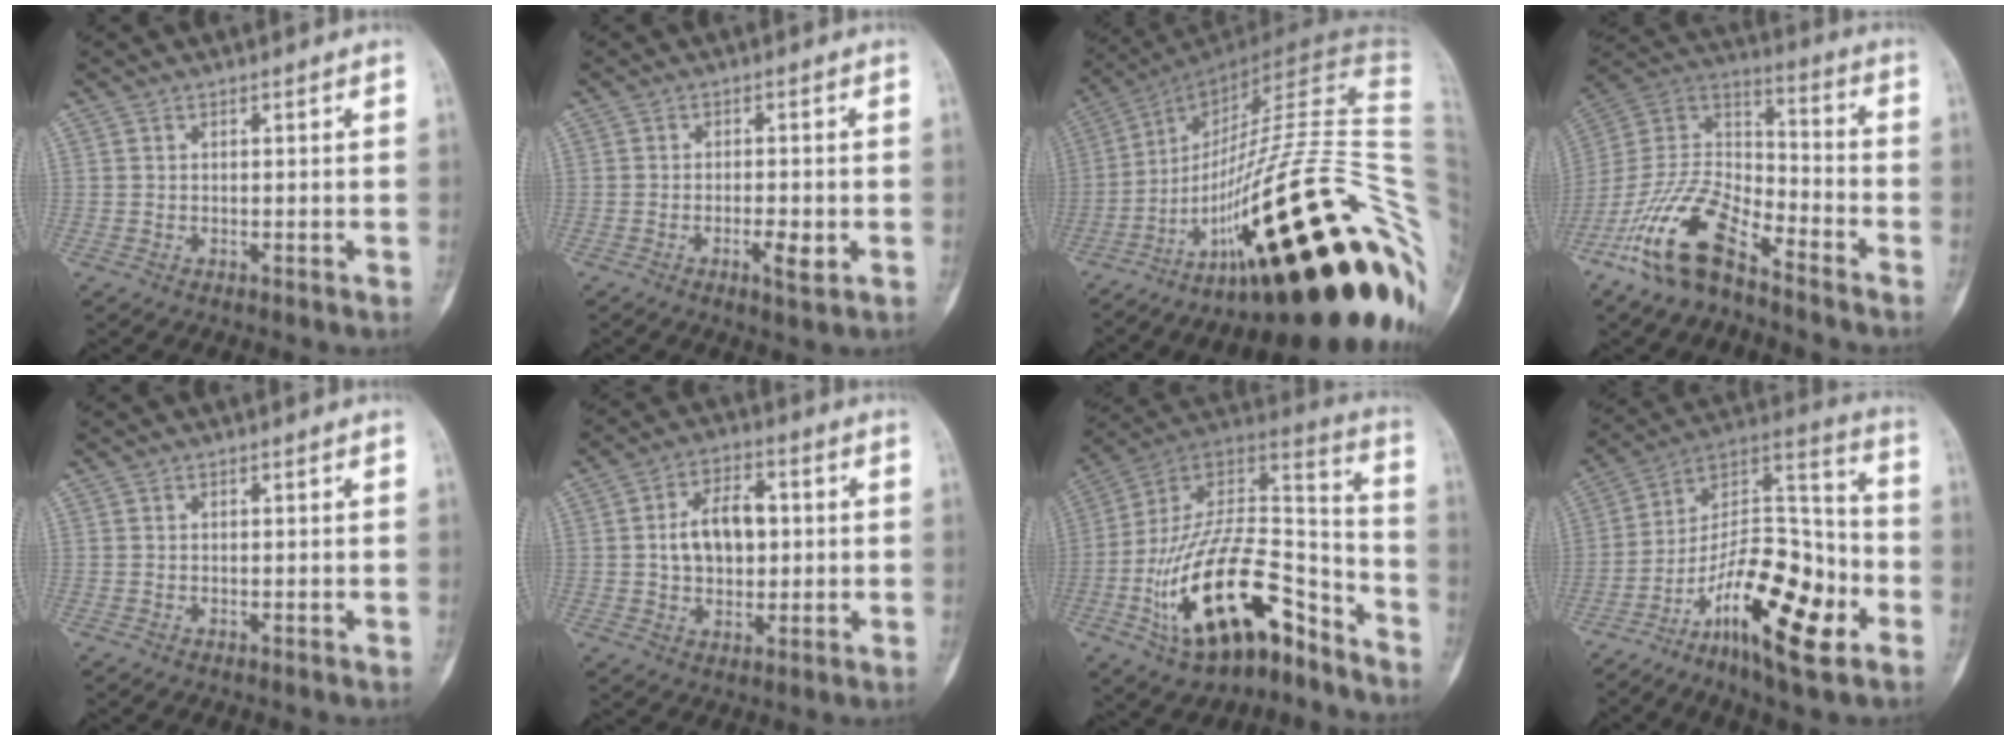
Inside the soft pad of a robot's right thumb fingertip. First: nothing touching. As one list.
[{"total": 3.7, "force": [-1.3, 1.1, 3.3], "torque": [-0.054, -0.003, -0.020]}, {"total": 41.9, "force": [-15.1, 10.4, 37.7], "torque": [-0.471, 0.072, -0.234]}, {"total": 18.1, "force": [-12.0, 7.4, 11.3], "torque": [-0.212, 0.072, -0.228]}, {"total": 0.0}, {"total": 10.5, "force": [0.8, 6.8, 7.9], "torque": [-0.106, 0.010, 0.015]}, {"total": 26.4, "force": [-13.7, 12.5, 18.8], "torque": [-0.328, 0.090, -0.226]}, {"total": 22.5, "force": [-10.0, 8.1, 18.4], "torque": [-0.289, 0.070, -0.167]}]